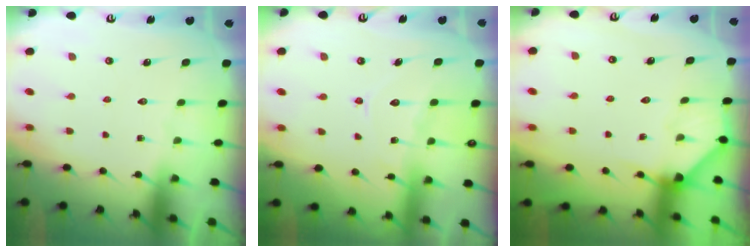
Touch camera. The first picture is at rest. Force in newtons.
{"total": 8.8, "press": 8.7, "slide": 0.6}
{"total": 3.4, "press": 3.4, "slide": 0.4}